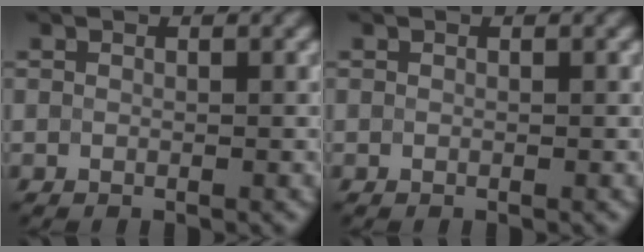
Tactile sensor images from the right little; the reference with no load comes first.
{"total": 0.0}